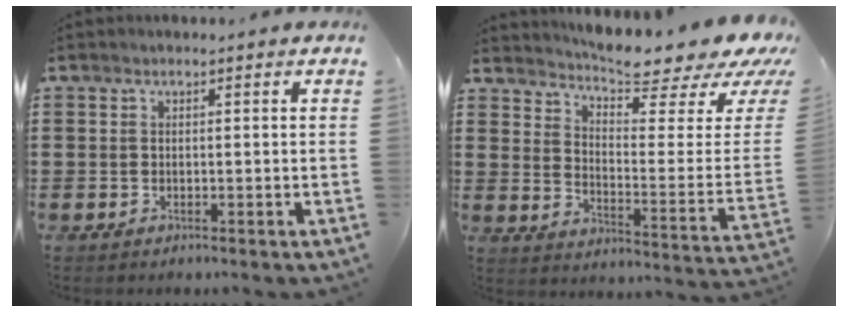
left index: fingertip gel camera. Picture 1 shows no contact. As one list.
[{"total": 7.7, "force": [7.0, 0.3, 3.2], "torque": [-0.064, -0.072, 0.113]}]